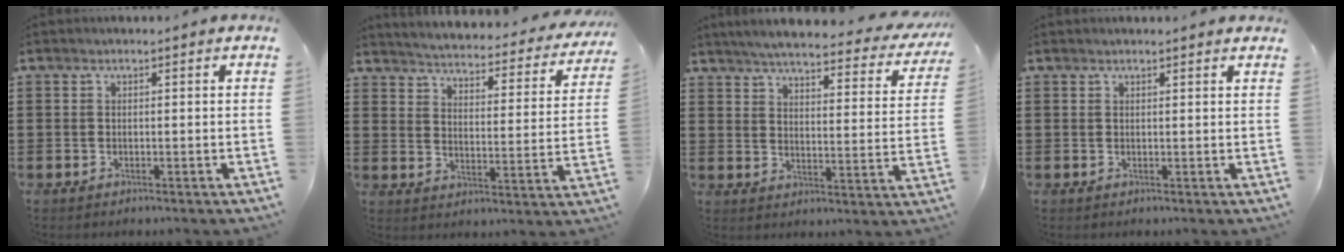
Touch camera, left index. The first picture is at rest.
{"total": 3.4, "force": [3.3, -0.4, 0.5], "torque": [-0.032, -0.034, 0.048]}
{"total": 5.0, "force": [4.5, 0.0, 2.2], "torque": [-0.063, -0.029, 0.073]}
{"total": 0.9, "force": [0.8, 0.0, 0.3], "torque": [-0.008, 0.000, 0.015]}